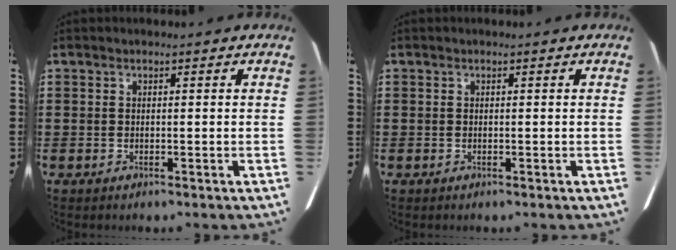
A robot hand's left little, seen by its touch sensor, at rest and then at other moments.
{"total": 0.0}